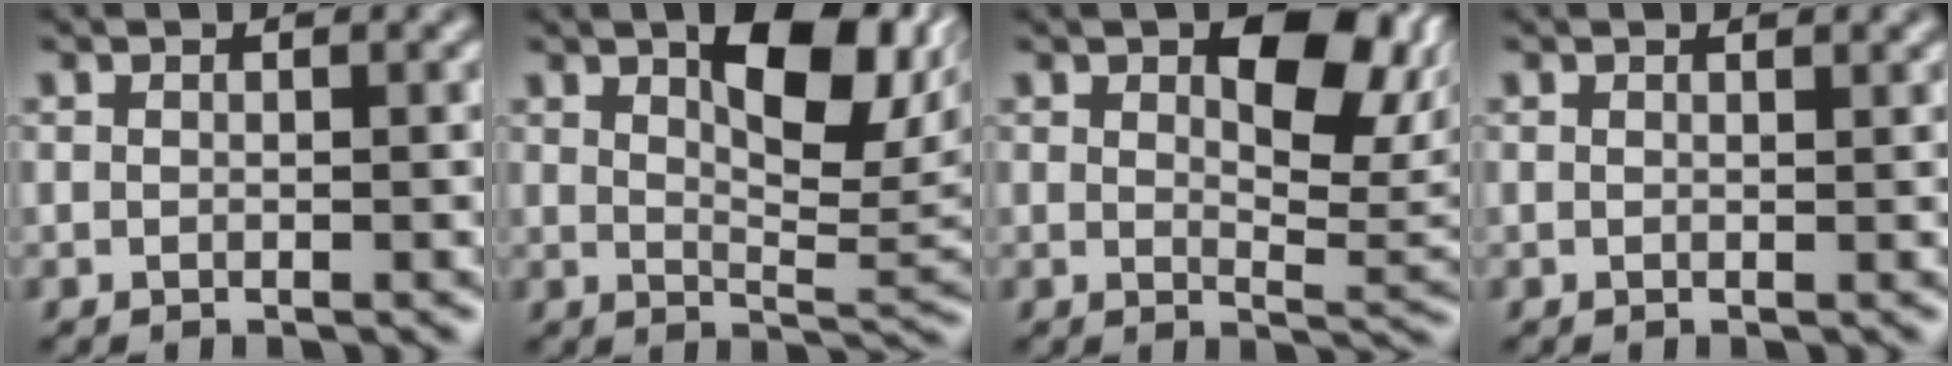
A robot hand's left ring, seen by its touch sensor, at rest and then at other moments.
{"total": 8.9, "force": [3.3, 3.7, 7.4], "torque": [-0.108, 0.000, 0.049]}
{"total": 8.4, "force": [3.4, 3.8, 6.6], "torque": [-0.091, 0.001, 0.054]}
{"total": 0.9, "force": [0.7, 0.3, 0.4], "torque": [-0.002, -0.002, 0.002]}